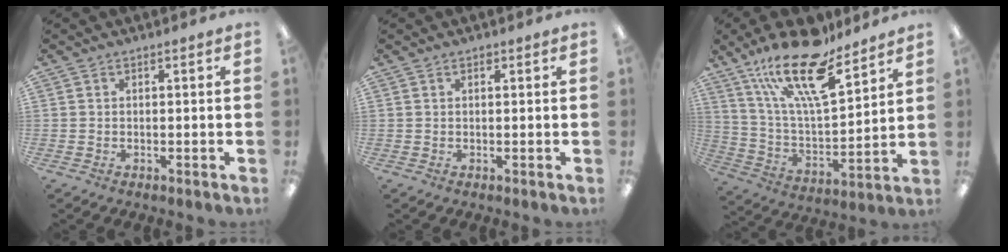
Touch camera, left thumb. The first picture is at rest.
{"total": 0.6, "force": [0.4, 0.3, 0.3], "torque": [0.000, -0.002, 0.005]}
{"total": 21.8, "force": [15.1, 7.1, 14.0], "torque": [-0.245, -0.089, 0.260]}